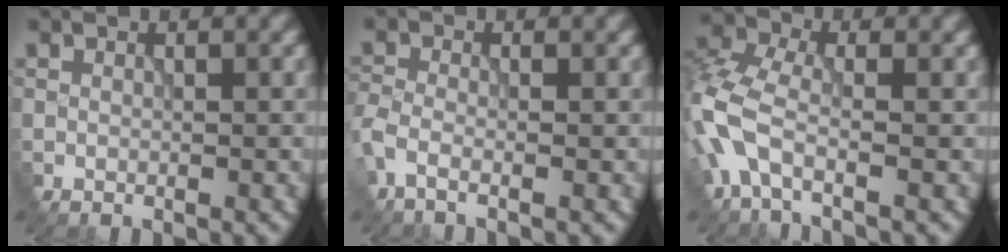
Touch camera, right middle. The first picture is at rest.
{"total": 2.4, "force": [-1.4, 0.8, 1.8], "torque": [-0.045, -0.007, -0.043]}
{"total": 5.7, "force": [-2.1, 2.7, 4.5], "torque": [-0.119, 0.004, -0.063]}